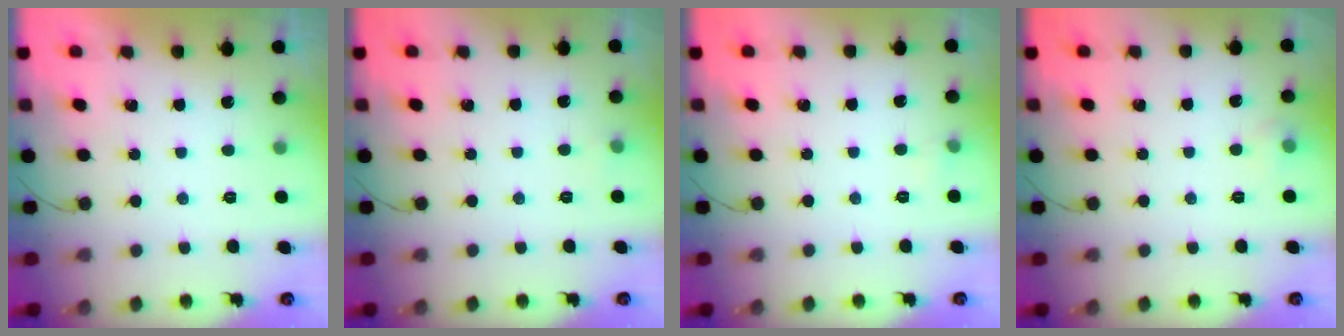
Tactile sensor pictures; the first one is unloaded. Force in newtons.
{"total": 2.9, "press": 2.6, "slide": 1.2}
{"total": 2.9, "press": 2.8, "slide": 0.9}
{"total": 4.2, "press": 3.9, "slide": 1.7}